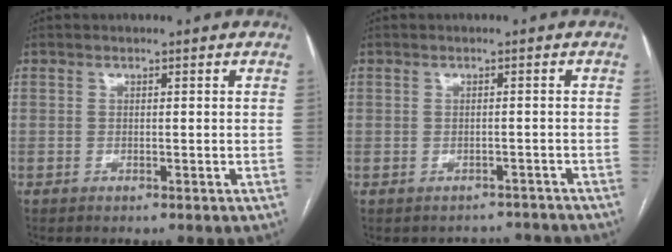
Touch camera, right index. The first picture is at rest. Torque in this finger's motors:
{"motor_torque": [-0.47, -0.21, -0.62, -0.11]}